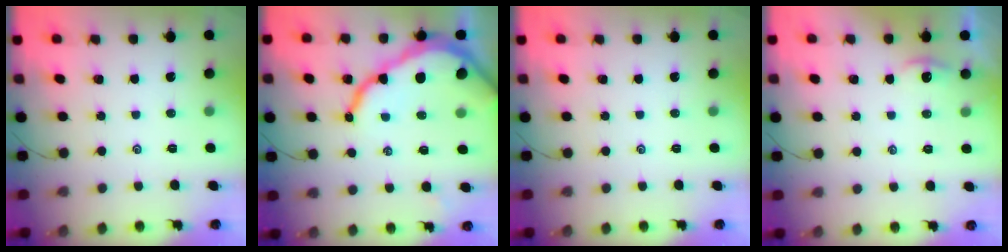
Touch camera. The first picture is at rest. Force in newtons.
{"total": 16.5, "press": 16.4, "slide": 1.5}
{"total": 0.0}
{"total": 2.0, "press": 2.0, "slide": 0.1}